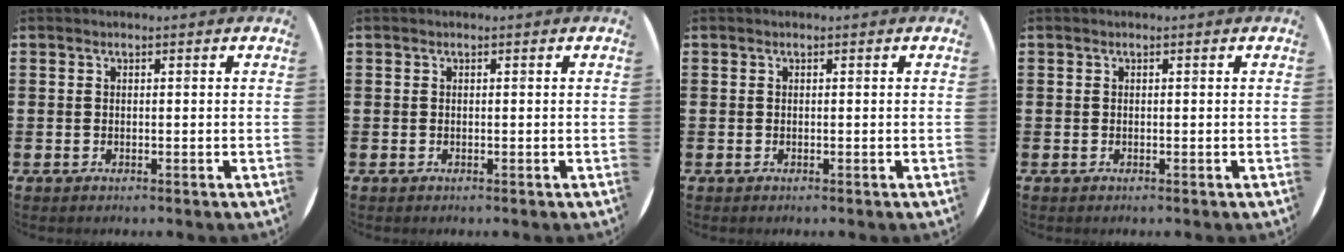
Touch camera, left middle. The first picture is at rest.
{"total": 0.0}
{"total": 0.0}
{"total": 0.0}